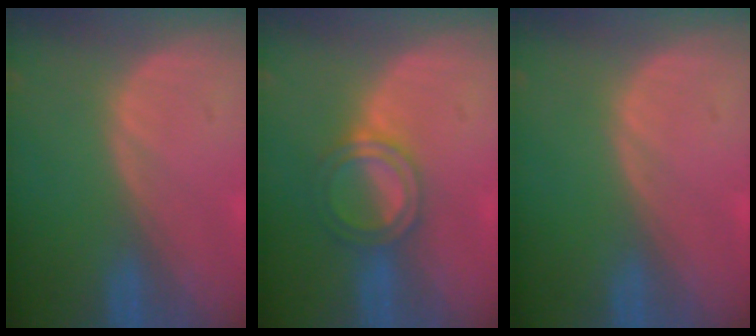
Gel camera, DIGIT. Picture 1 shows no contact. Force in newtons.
{"total": 5.0, "press": 4.6, "slide": 1.9}
{"total": 0.0}